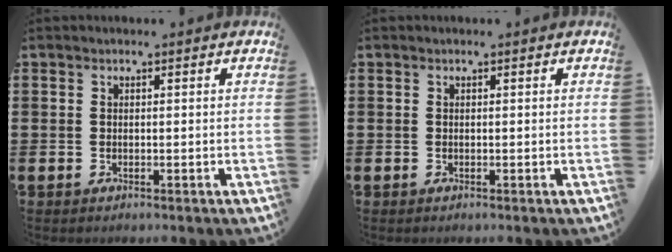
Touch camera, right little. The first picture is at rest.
{"total": 0.0}